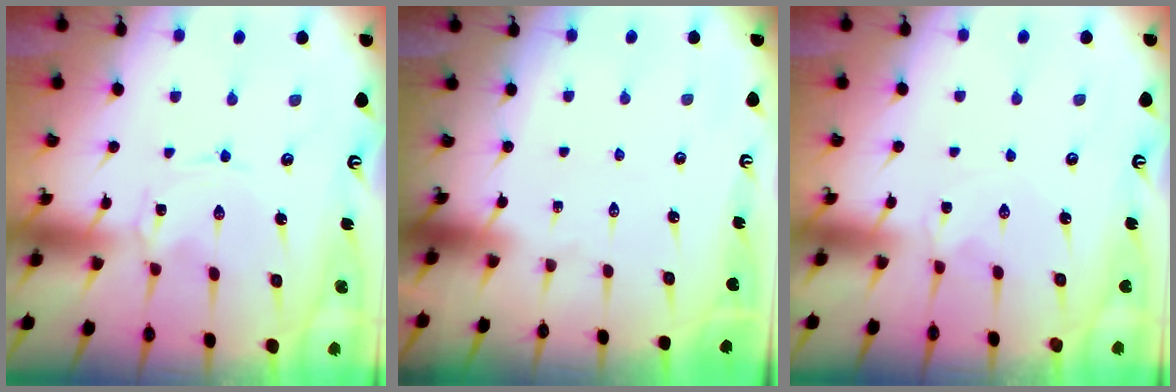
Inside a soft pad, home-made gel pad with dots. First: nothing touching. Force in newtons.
{"total": 0.0}
{"total": 1.7, "press": 1.6, "slide": 0.3}